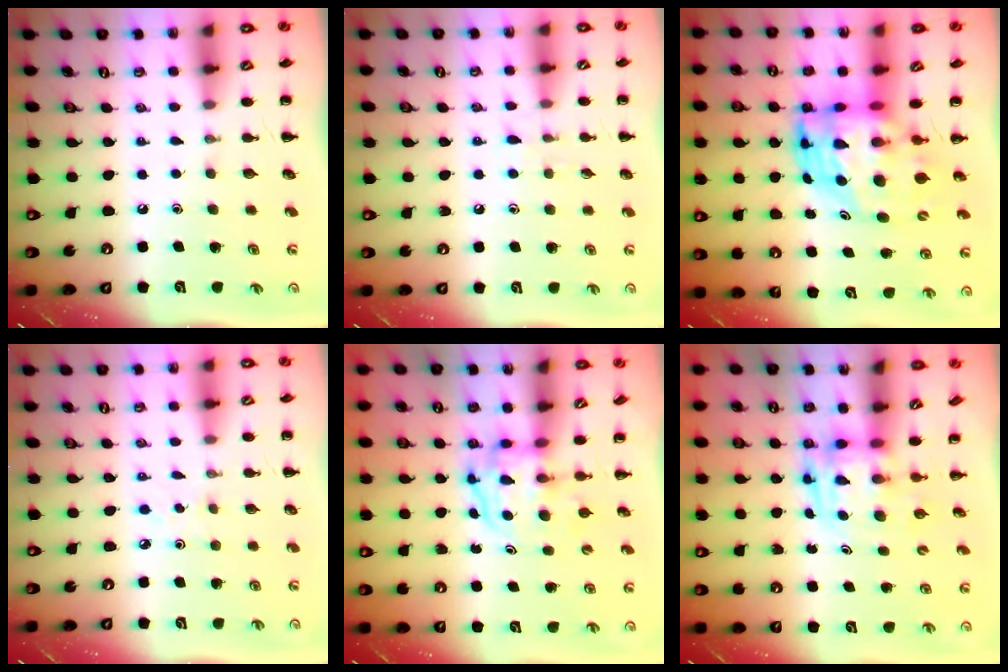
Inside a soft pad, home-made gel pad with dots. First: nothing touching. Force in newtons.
{"total": 5.5, "press": 4.9, "slide": 2.4}
{"total": 9.1, "press": 8.9, "slide": 2.1}
{"total": 1.5, "press": 1.4, "slide": 0.6}
{"total": 3.9, "press": 3.8, "slide": 0.6}
{"total": 3.9, "press": 3.8, "slide": 0.7}